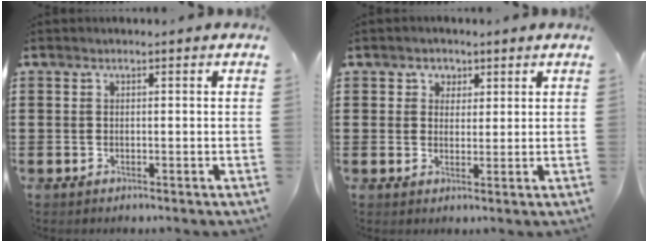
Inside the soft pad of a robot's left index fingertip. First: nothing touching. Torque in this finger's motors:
{"motor_torque": [-0.40, 1.23, 0.04, -0.01]}